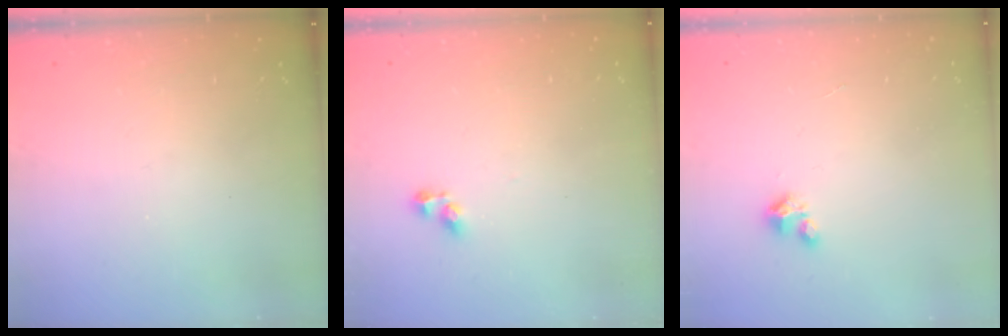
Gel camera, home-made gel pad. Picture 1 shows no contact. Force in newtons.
{"total": 3.9, "press": 3.9, "slide": 0.2}
{"total": 2.4, "press": 2.3, "slide": 0.2}